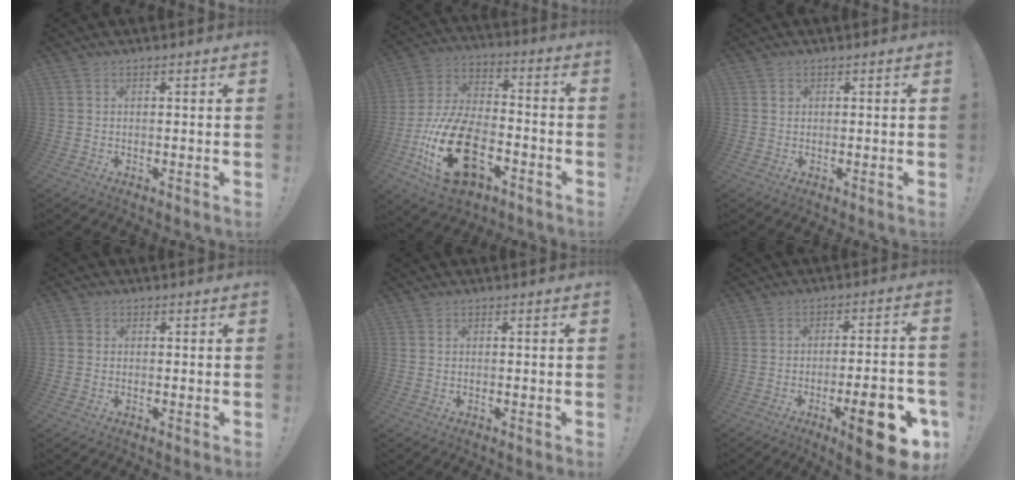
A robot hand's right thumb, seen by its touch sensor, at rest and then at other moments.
{"total": 24.0, "force": [-9.2, 14.1, 17.1], "torque": [-0.326, 0.056, -0.142]}
{"total": 0.8, "force": [0.2, 0.8, 0.1], "torque": [0.004, 0.000, 0.002]}
{"total": 1.2, "force": [-0.5, 1.0, 0.4], "torque": [-0.009, 0.005, -0.009]}
{"total": 0.0}
{"total": 15.5, "force": [-7.3, 4.1, 13.0], "torque": [-0.161, 0.034, -0.107]}